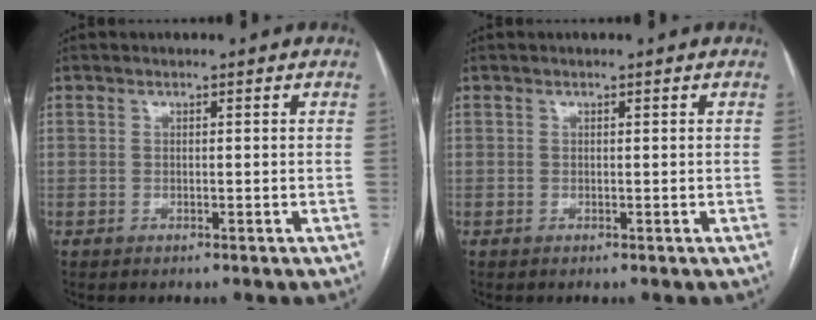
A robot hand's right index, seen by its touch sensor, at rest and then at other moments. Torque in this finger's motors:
{"motor_torque": [0.12, 0.05, 0.00, 0.01]}